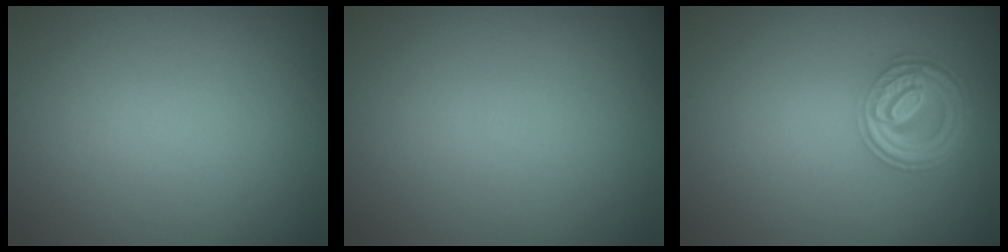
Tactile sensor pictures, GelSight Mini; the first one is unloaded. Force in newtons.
{"total": 0.0}
{"total": 4.5, "press": 3.6, "slide": 2.7}